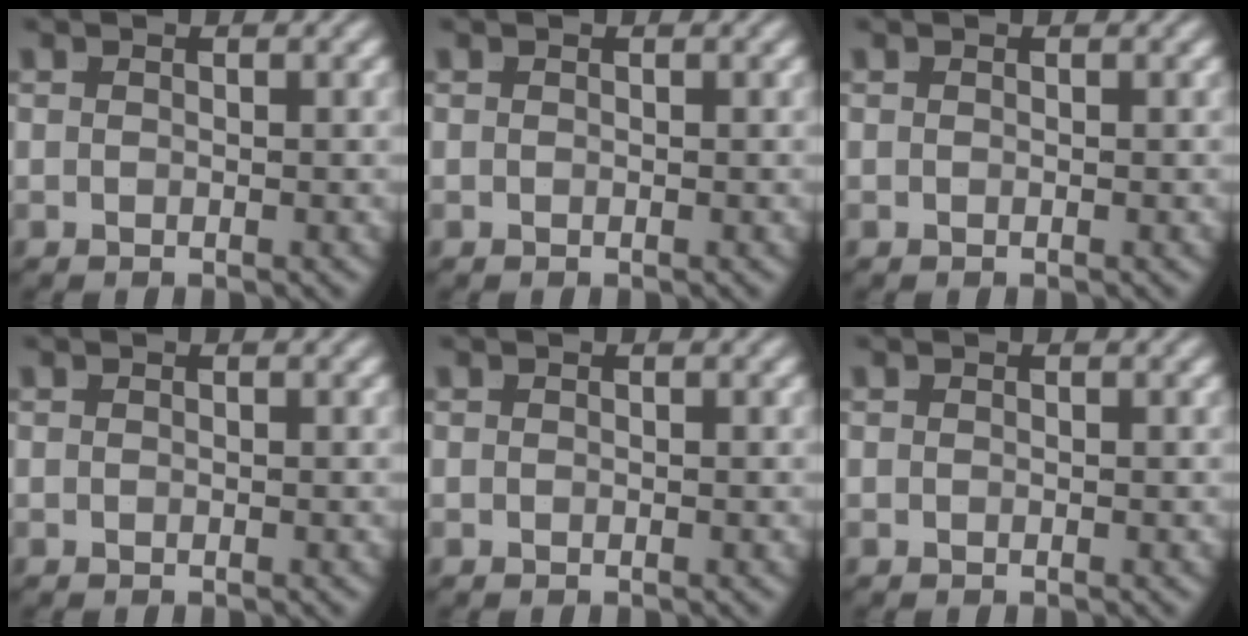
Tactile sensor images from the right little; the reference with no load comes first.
{"total": 0.0}
{"total": 0.0}
{"total": 0.0}
{"total": 0.0}
{"total": 0.0}